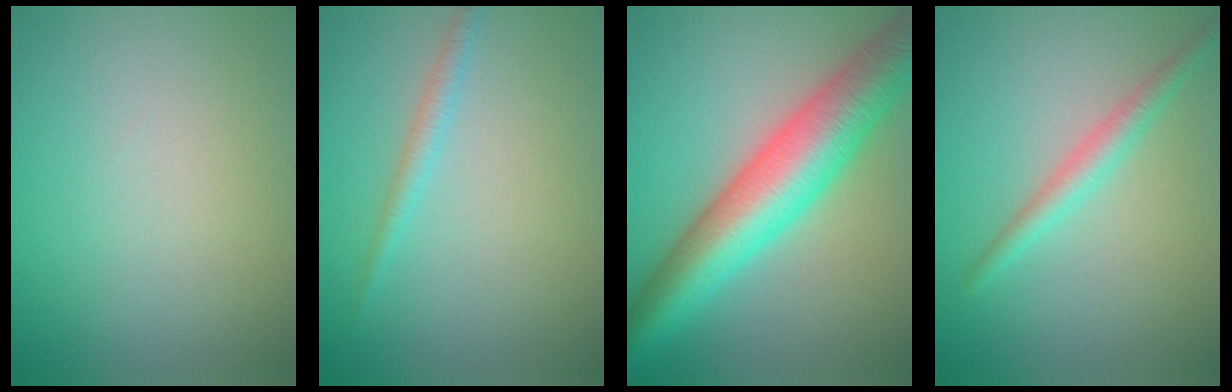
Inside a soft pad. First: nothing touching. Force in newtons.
{"total": 1.3, "press": 1.3, "slide": 0.1}
{"total": 9.7, "press": 9.7, "slide": 0.3}
{"total": 2.2, "press": 2.2, "slide": 0.1}